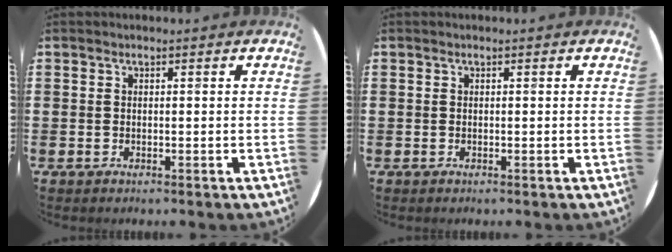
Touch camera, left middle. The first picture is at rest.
{"total": 0.0}